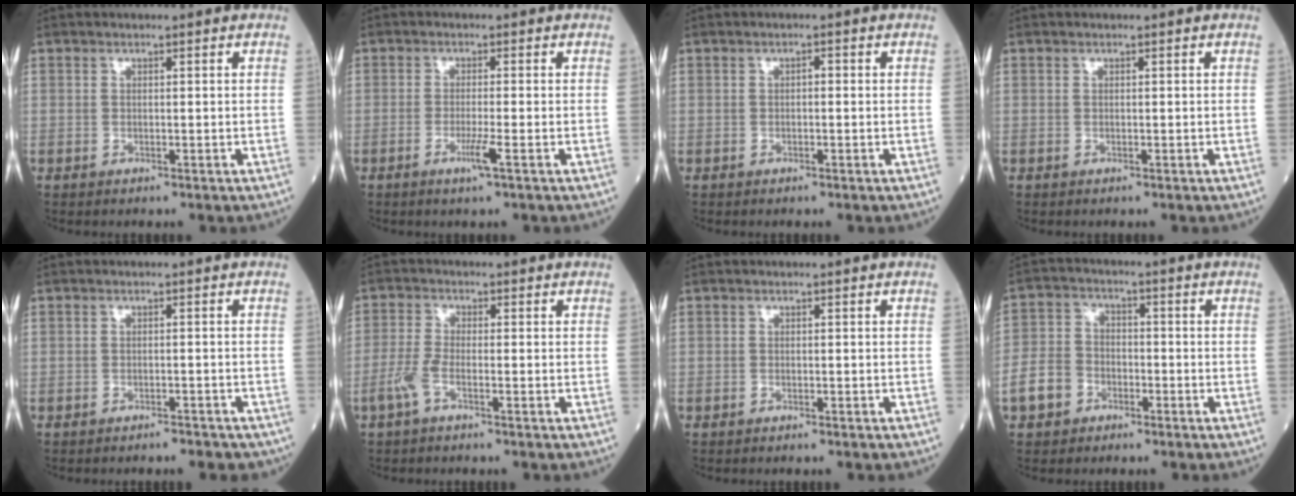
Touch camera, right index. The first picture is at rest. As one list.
[{"total": 2.6, "force": [-1.1, -0.5, 2.3], "torque": [-0.045, -0.006, -0.021]}, {"total": 0.7, "force": [-0.1, 0.3, 0.6], "torque": [-0.007, 0.003, -0.004]}, {"total": 0.0}, {"total": 3.0, "force": [-2.7, 1.0, 1.1], "torque": [-0.016, -0.002, -0.028]}, {"total": 3.0, "force": [-1.6, 0.4, 2.5], "torque": [-0.064, -0.004, -0.039]}, {"total": 0.7, "force": [-0.7, 0.1, 0.2], "torque": [-0.007, -0.001, -0.010]}, {"total": 6.2, "force": [-3.2, 4.8, 2.4], "torque": [-0.066, 0.014, -0.059]}]